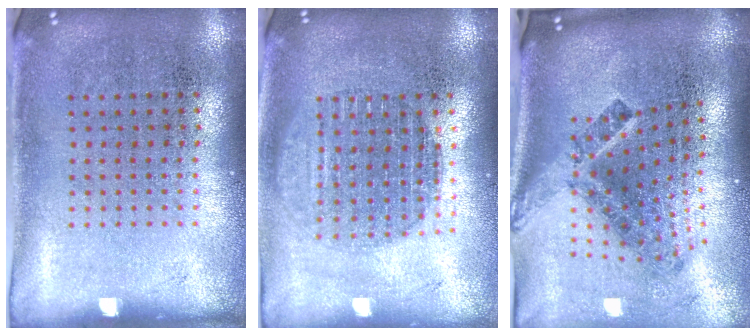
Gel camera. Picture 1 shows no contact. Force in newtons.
{"total": 1.7, "press": 1.5, "slide": 0.9}
{"total": 3.0, "press": 1.7, "slide": 2.4}